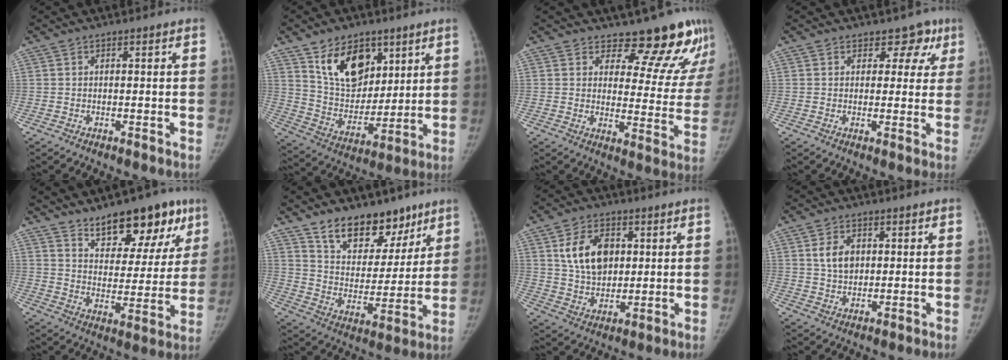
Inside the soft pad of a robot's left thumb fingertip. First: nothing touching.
{"total": 15.1, "force": [8.1, 9.5, 8.5], "torque": [-0.099, -0.054, 0.157]}
{"total": 14.4, "force": [12.7, 4.9, 4.6], "torque": [-0.003, -0.109, 0.145]}
{"total": 5.6, "force": [3.5, 4.1, 1.5], "torque": [0.028, -0.011, 0.034]}
{"total": 17.0, "force": [11.2, 8.0, 9.9], "torque": [-0.072, -0.057, 0.167]}
{"total": 16.1, "force": [11.5, 8.9, 7.1], "torque": [-0.050, -0.071, 0.193]}
{"total": 11.3, "force": [3.3, 7.8, 7.4], "torque": [-0.099, -0.015, 0.066]}
{"total": 5.4, "force": [1.5, 3.8, 3.5], "torque": [-0.045, -0.008, 0.029]}